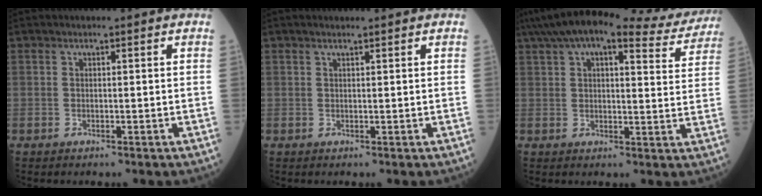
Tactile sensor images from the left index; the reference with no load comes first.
{"total": 1.2, "force": [1.0, -0.1, 0.6], "torque": [-0.010, 0.009, 0.020]}
{"total": 21.5, "force": [18.4, 5.3, 9.9], "torque": [-0.163, 0.032, 0.231]}